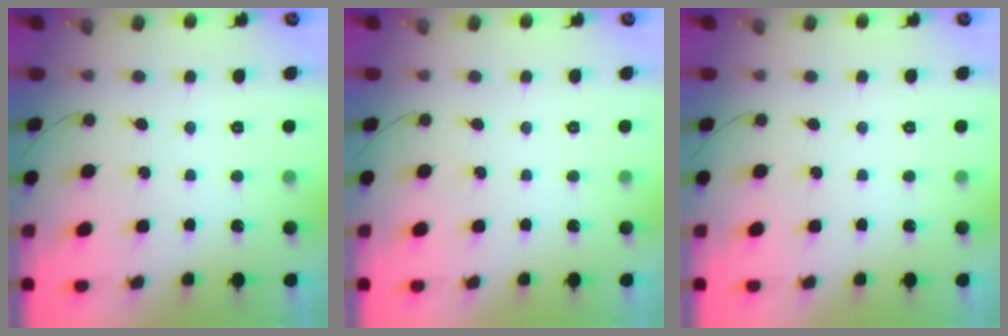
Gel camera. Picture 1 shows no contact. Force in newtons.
{"total": 0.0}
{"total": 0.0}